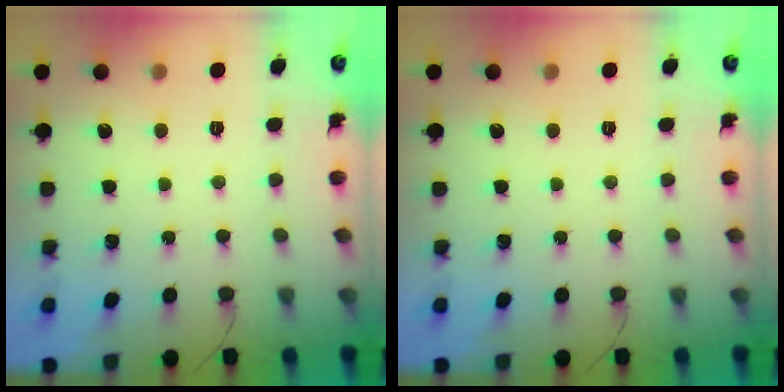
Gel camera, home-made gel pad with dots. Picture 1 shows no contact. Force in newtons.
{"total": 0.0}